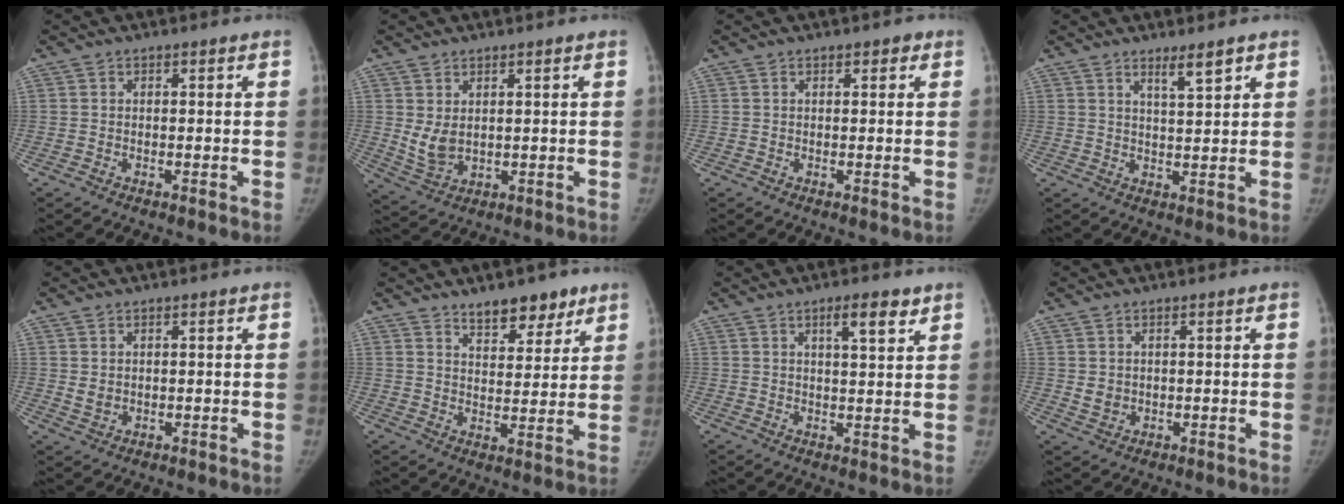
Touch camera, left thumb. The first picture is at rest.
{"total": 4.9, "force": [1.3, 3.0, 3.7], "torque": [-0.065, -0.013, 0.038]}
{"total": 1.2, "force": [0.7, 0.7, 0.6], "torque": [0.005, 0.000, 0.003]}
{"total": 3.9, "force": [2.8, 0.5, 2.7], "torque": [-0.040, -0.026, 0.049]}
{"total": 1.8, "force": [0.4, 1.4, 1.1], "torque": [-0.013, -0.007, 0.014]}
{"total": 8.4, "force": [6.1, 3.9, 4.2], "torque": [-0.022, -0.039, 0.093]}
{"total": 5.4, "force": [3.2, 1.3, 4.1], "torque": [-0.054, -0.020, 0.049]}
{"total": 2.2, "force": [0.3, 1.9, 1.0], "torque": [-0.011, -0.004, 0.012]}